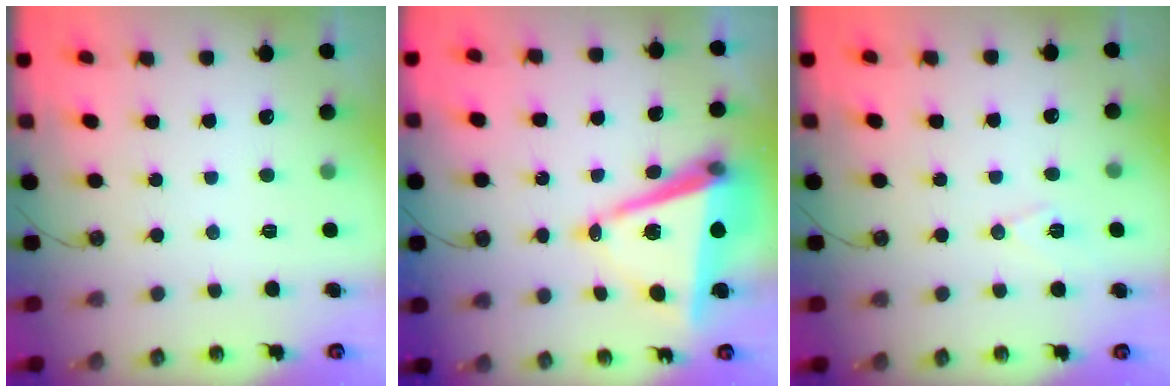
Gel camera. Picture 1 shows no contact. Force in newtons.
{"total": 11.8, "press": 11.2, "slide": 3.8}
{"total": 6.5, "press": 5.3, "slide": 3.8}